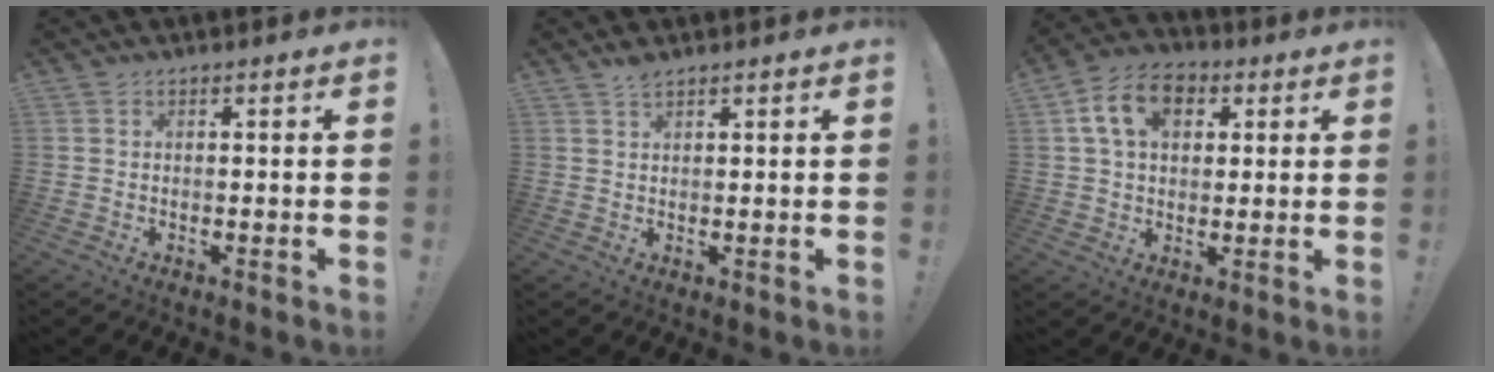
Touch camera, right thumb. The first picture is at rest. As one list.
[{"total": 2.3, "force": [1.9, 0.6, 1.1], "torque": [-0.011, -0.011, 0.032]}, {"total": 12.3, "force": [4.3, 8.5, 7.8], "torque": [-0.131, 0.009, 0.085]}]